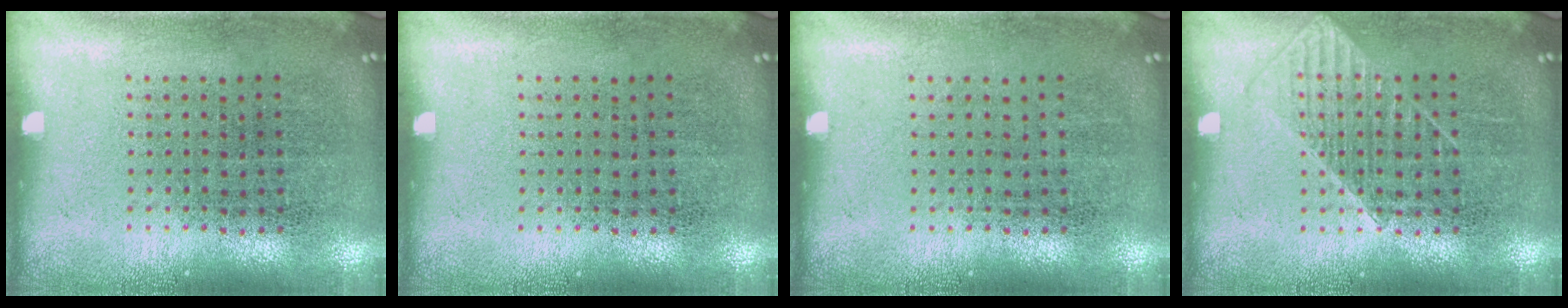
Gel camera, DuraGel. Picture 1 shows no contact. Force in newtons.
{"total": 0.0}
{"total": 0.0}
{"total": 1.5, "press": 1.5, "slide": 0.3}